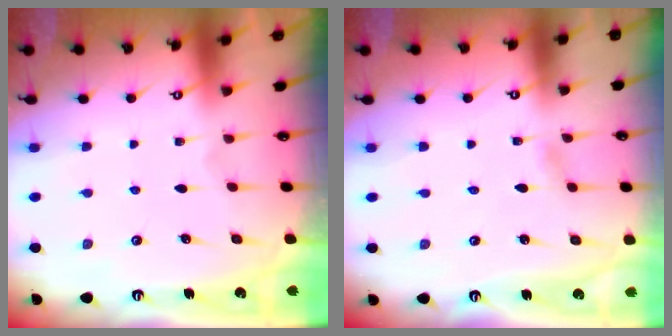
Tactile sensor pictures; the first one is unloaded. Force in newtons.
{"total": 1.8, "press": 1.8, "slide": 0.2}